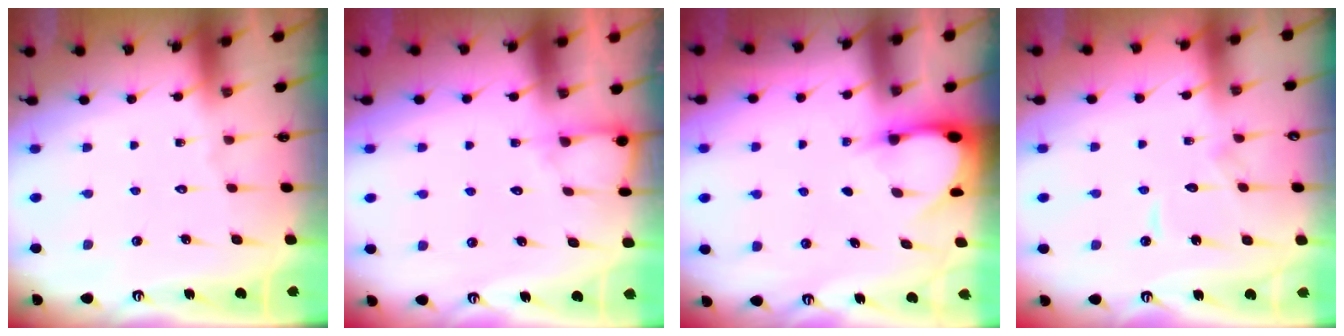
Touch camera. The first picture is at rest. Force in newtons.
{"total": 5.7, "press": 5.7, "slide": 0.4}
{"total": 3.0, "press": 3.0, "slide": 0.4}
{"total": 5.4, "press": 5.4, "slide": 0.5}